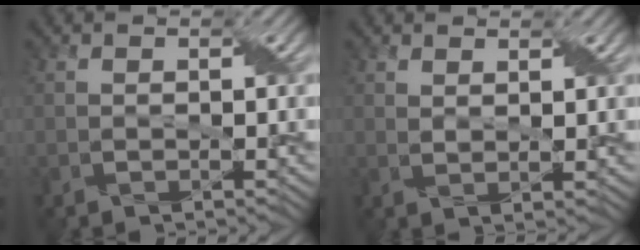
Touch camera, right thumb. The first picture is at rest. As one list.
[{"total": 1.7, "force": [1.4, 0.2, 1.0], "torque": [-0.024, -0.001, 0.027]}]